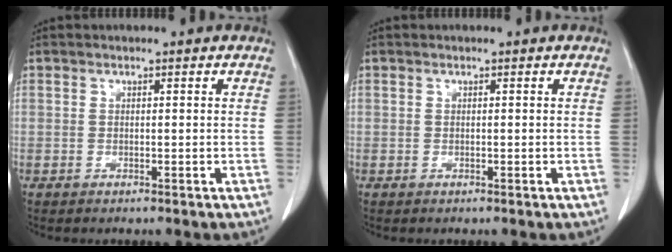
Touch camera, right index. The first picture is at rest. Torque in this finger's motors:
{"motor_torque": [0.00, 0.00, 0.00, 0.00]}